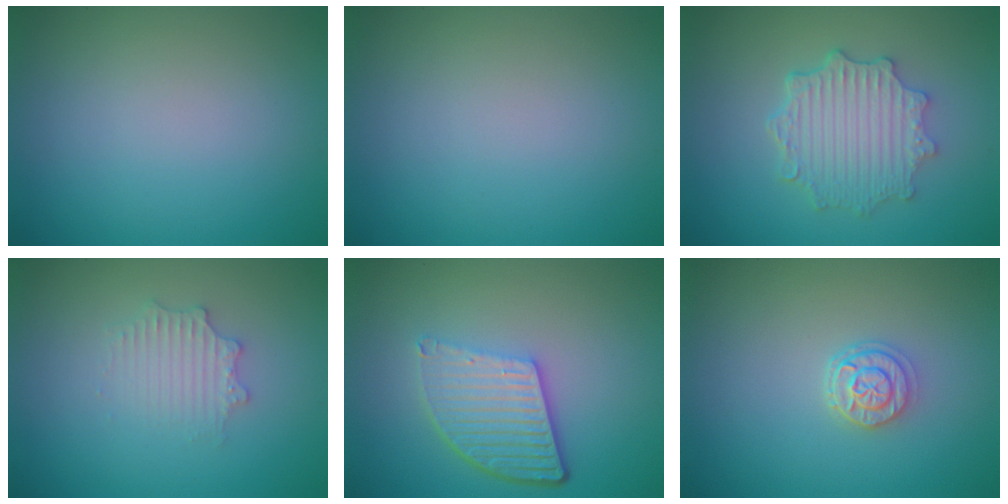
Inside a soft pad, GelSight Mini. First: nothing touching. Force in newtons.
{"total": 0.0}
{"total": 4.5, "press": 3.6, "slide": 2.6}
{"total": 2.2, "press": 2.2, "slide": 0.4}
{"total": 5.5, "press": 4.0, "slide": 3.9}
{"total": 2.3, "press": 2.0, "slide": 1.1}